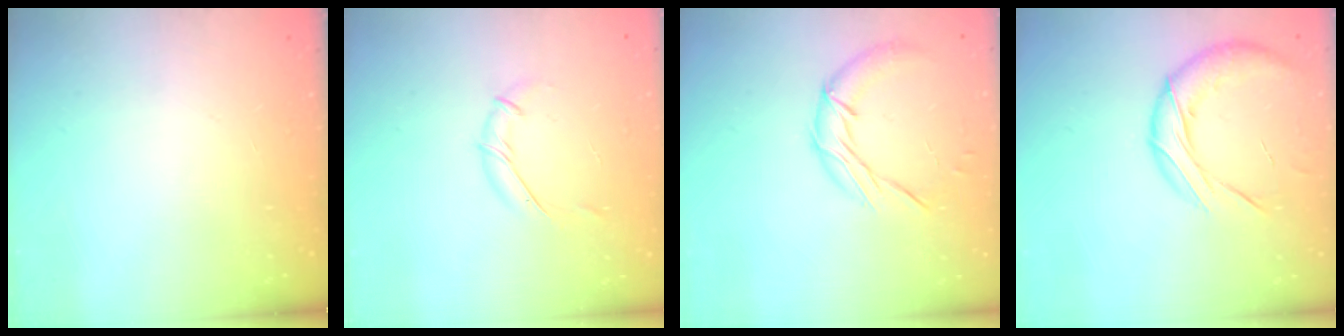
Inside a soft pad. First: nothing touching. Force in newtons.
{"total": 5.8, "press": 5.7, "slide": 1.0}
{"total": 9.9, "press": 9.9, "slide": 0.3}
{"total": 12.7, "press": 12.6, "slide": 1.8}